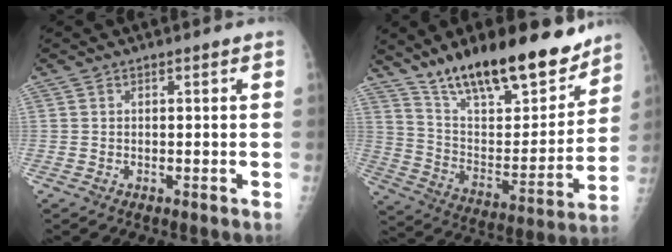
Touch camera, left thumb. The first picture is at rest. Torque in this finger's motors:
{"motor_torque": [0.90, 0.86, 1.40, -1.37, 0.11]}